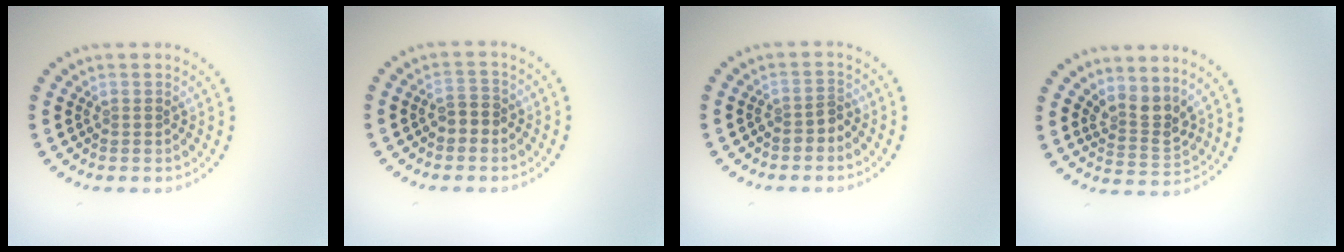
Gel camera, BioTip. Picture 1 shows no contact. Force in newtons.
{"total": 1.9, "press": 1.8, "slide": 0.6}
{"total": 1.3, "press": 1.1, "slide": 0.7}
{"total": 2.8, "press": 2.0, "slide": 1.9}